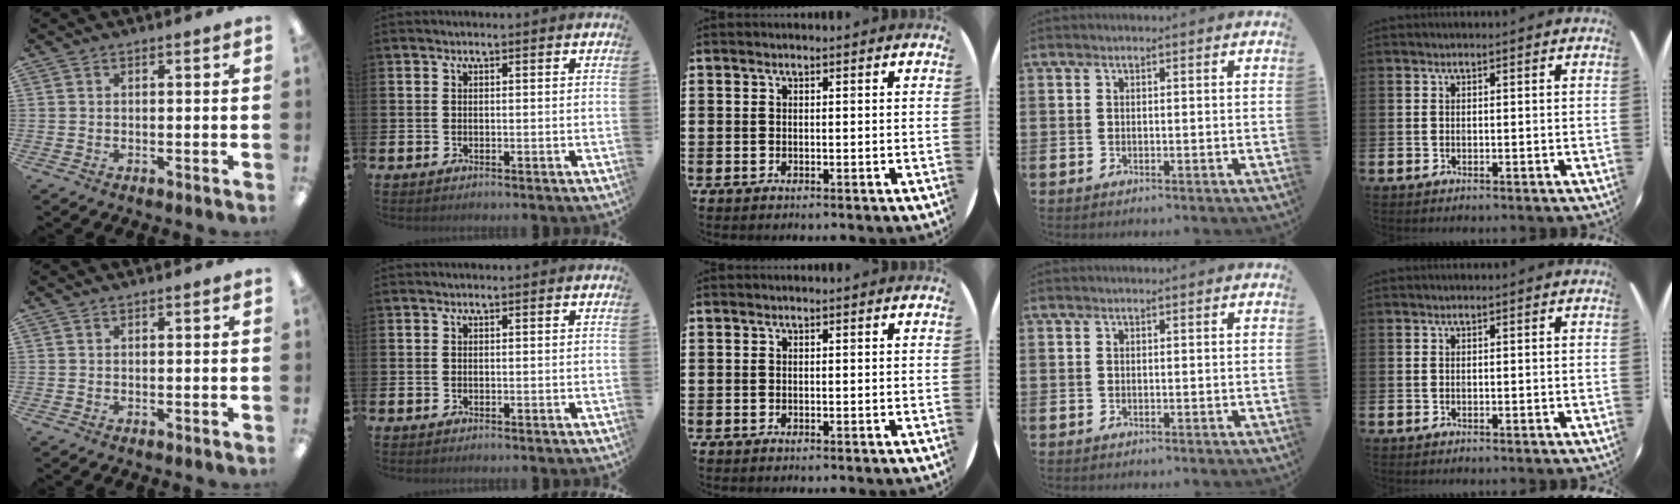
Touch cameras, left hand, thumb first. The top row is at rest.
{}